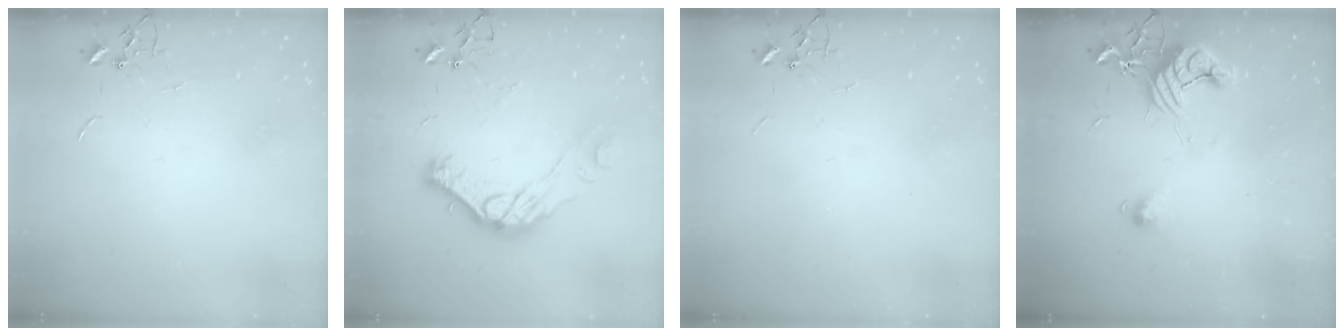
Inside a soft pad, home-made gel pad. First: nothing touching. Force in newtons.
{"total": 15.6, "press": 15.5, "slide": 1.4}
{"total": 0.0}
{"total": 11.3, "press": 11.3, "slide": 0.9}